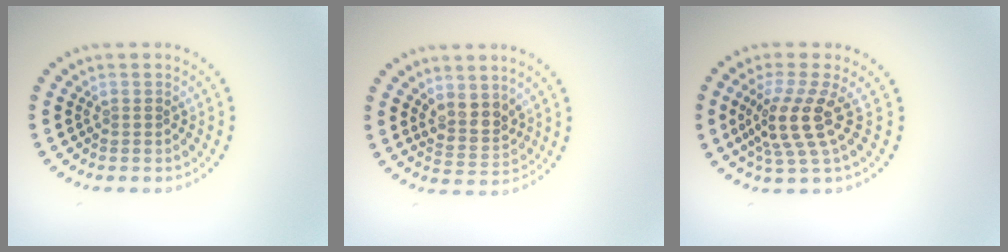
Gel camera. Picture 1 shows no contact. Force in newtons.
{"total": 2.5, "press": 2.1, "slide": 1.4}
{"total": 4.2, "press": 3.0, "slide": 3.0}